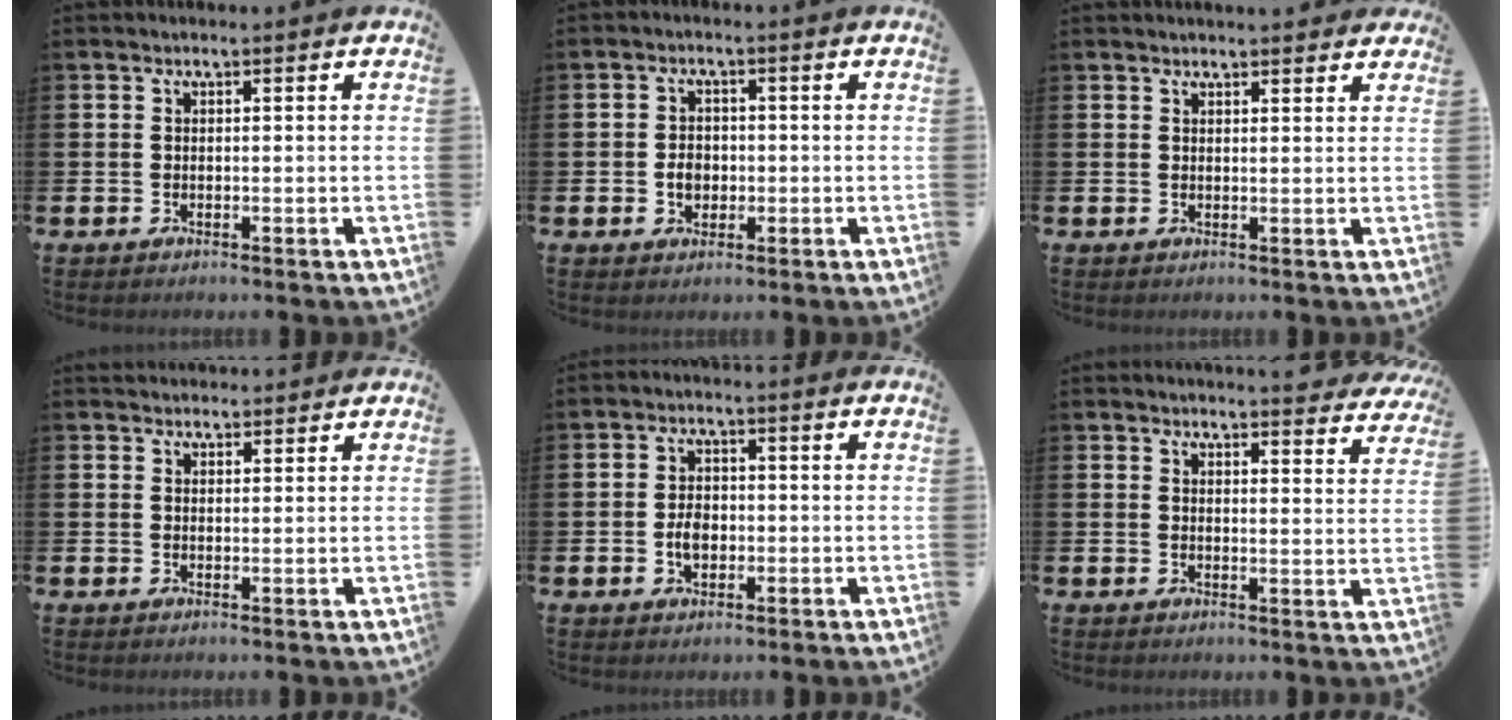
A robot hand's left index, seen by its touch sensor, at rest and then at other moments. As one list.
[{"total": 2.8, "force": [-0.4, 2.3, 1.6], "torque": [-0.018, -0.001, -0.014]}, {"total": 1.8, "force": [1.8, 0.2, 0.0], "torque": [0.009, -0.008, 0.030]}, {"total": 2.1, "force": [2.0, 0.6, -0.1], "torque": [0.011, -0.007, 0.035]}, {"total": 3.1, "force": [-0.6, 2.2, 2.1], "torque": [-0.032, 0.002, -0.014]}, {"total": 3.9, "force": [3.9, 0.0, 0.1], "torque": [0.009, -0.030, 0.068]}]